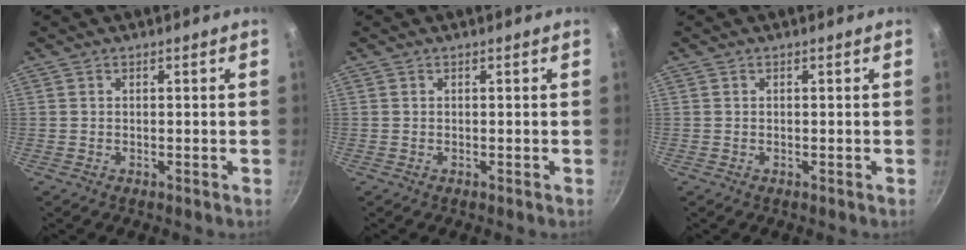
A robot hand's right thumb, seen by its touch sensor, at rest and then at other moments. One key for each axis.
{"total": 0.0}
{"total": 0.0}